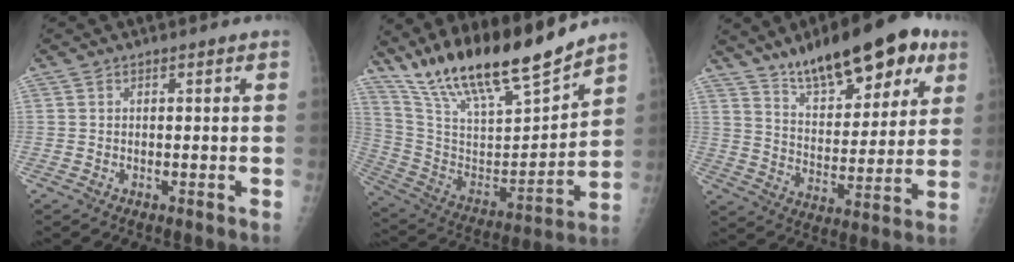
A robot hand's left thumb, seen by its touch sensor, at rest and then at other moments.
{"total": 22.0, "force": [18.5, 3.8, 11.3], "torque": [-0.175, -0.089, 0.335]}
{"total": 20.0, "force": [13.0, 7.7, 13.2], "torque": [-0.156, -0.049, 0.208]}